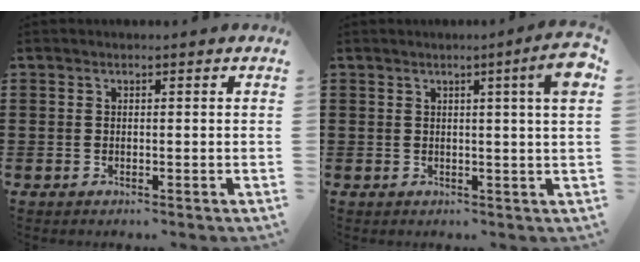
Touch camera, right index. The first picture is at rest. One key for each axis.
{"total": 5.2, "fx": 1.8, "fy": -0.5, "fz": 4.8, "tx": -0.085, "ty": -0.007, "tz": 0.025}